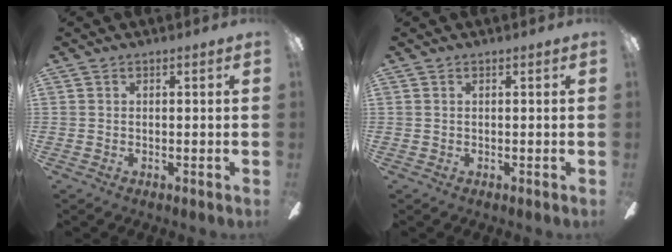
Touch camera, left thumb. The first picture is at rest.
{"total": 0.6, "force": [-0.4, 0.1, 0.4], "torque": [-0.007, 0.002, -0.009]}